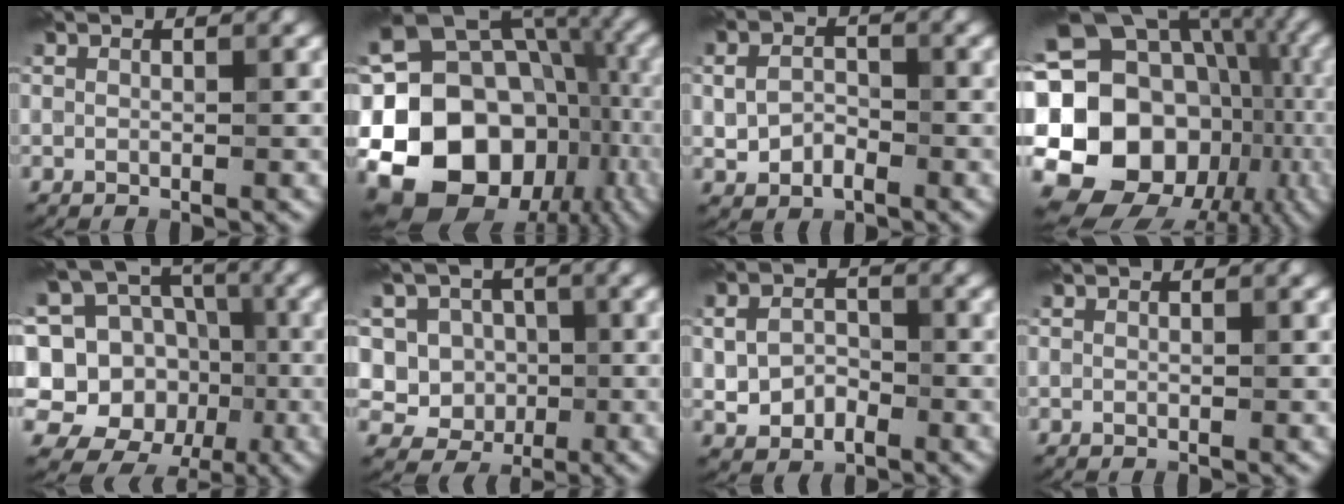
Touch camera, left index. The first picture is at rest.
{"total": 18.6, "force": [-4.7, 15.0, 9.9], "torque": [-0.156, -0.009, -0.076]}
{"total": 2.9, "force": [-0.8, 2.1, 1.9], "torque": [-0.041, -0.002, -0.016]}
{"total": 20.2, "force": [-2.4, 17.0, 10.5], "torque": [-0.168, 0.005, -0.058]}
{"total": 14.1, "force": [-1.0, 12.4, 6.6], "torque": [-0.148, 0.023, -0.004]}
{"total": 7.9, "force": [0.6, 7.3, 3.0], "torque": [-0.053, 0.035, -0.026]}
{"total": 3.5, "force": [-0.8, 2.6, 2.1], "torque": [-0.043, -0.003, -0.016]}
{"total": 0.0}